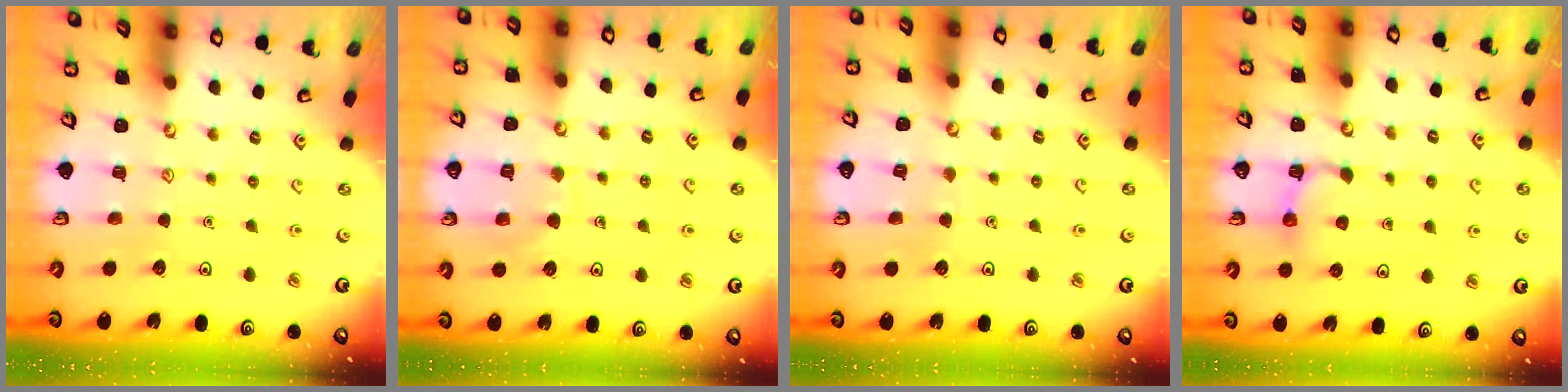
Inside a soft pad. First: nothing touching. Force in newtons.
{"total": 7.3, "press": 7.3, "slide": 0.7}
{"total": 2.5, "press": 2.5, "slide": 0.3}
{"total": 3.0, "press": 2.9, "slide": 0.7}